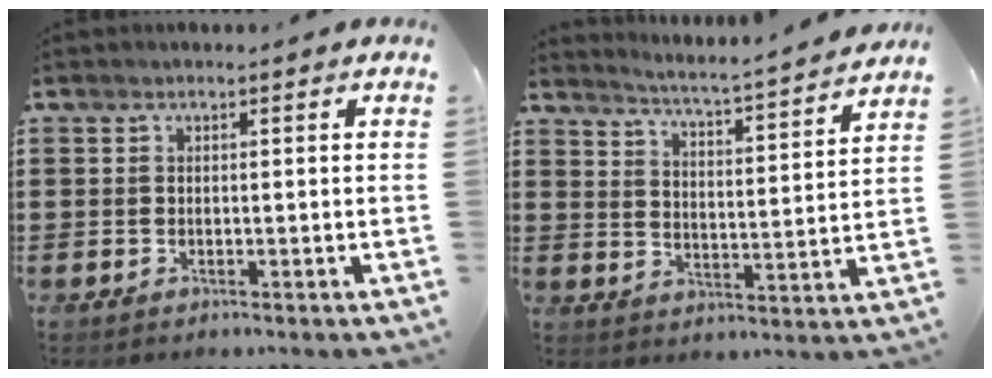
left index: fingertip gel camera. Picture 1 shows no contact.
{"total": 4.1, "force": [3.9, -1.1, 0.9], "torque": [-0.040, -0.043, 0.058]}